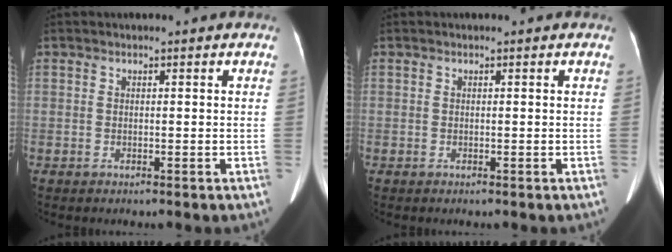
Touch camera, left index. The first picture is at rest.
{"total": 0.0}